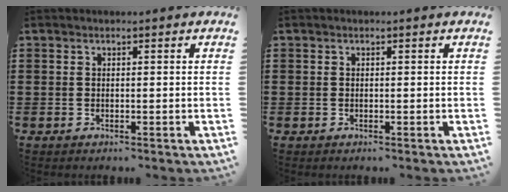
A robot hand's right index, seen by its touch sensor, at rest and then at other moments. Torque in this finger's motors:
{"motor_torque": [2.14, 0.00, 0.13, 0.01]}